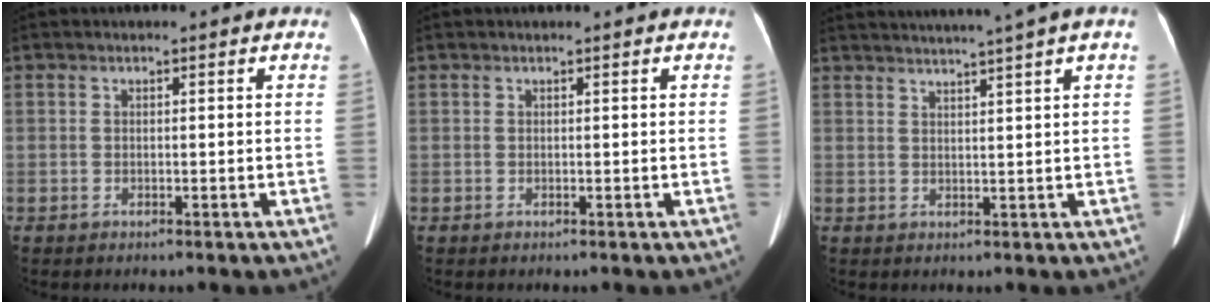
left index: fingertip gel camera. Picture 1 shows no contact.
{"total": 0.0}
{"total": 9.3, "force": [7.7, -2.1, 4.7], "torque": [-0.071, 0.005, 0.100]}